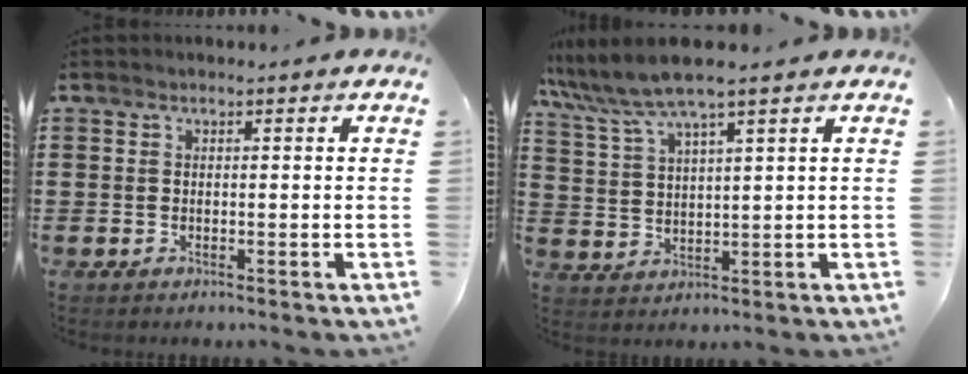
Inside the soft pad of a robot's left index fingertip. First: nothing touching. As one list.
[{"total": 6.1, "force": [4.9, 0.3, 3.7], "torque": [-0.087, -0.013, 0.085]}]